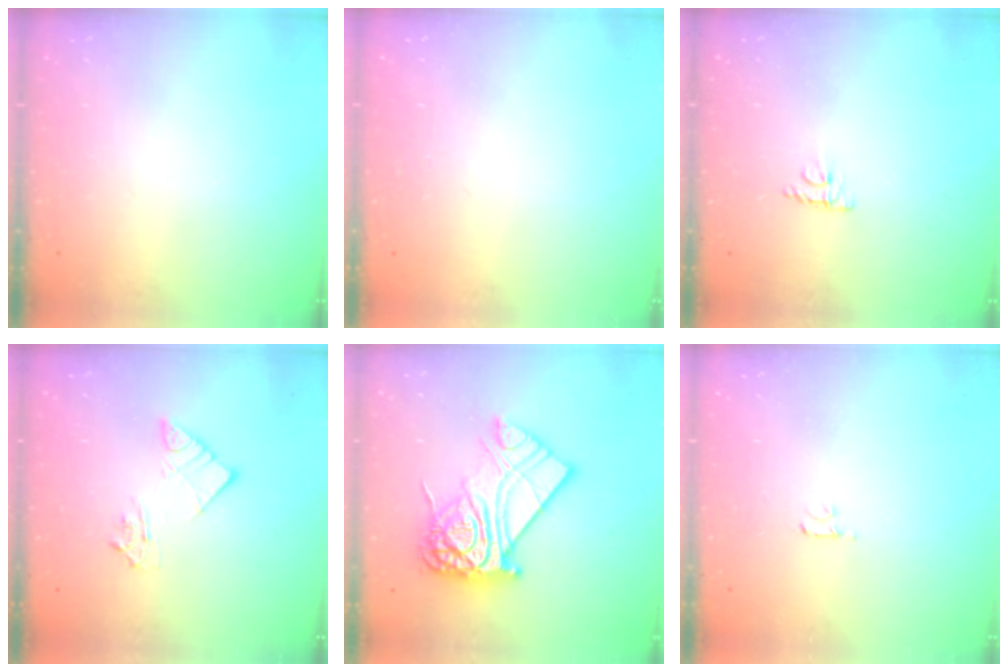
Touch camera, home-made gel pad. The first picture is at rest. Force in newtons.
{"total": 0.7, "press": 0.6, "slide": 0.1}
{"total": 4.1, "press": 4.0, "slide": 0.7}
{"total": 7.6, "press": 7.5, "slide": 0.8}
{"total": 20.2, "press": 20.1, "slide": 1.9}
{"total": 2.5, "press": 2.4, "slide": 0.3}